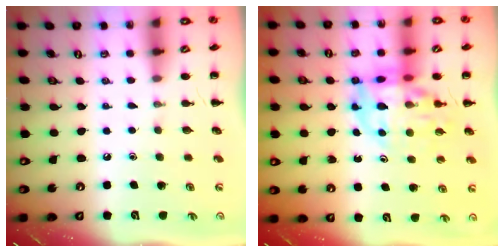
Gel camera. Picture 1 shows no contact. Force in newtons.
{"total": 14.1, "press": 13.6, "slide": 3.7}